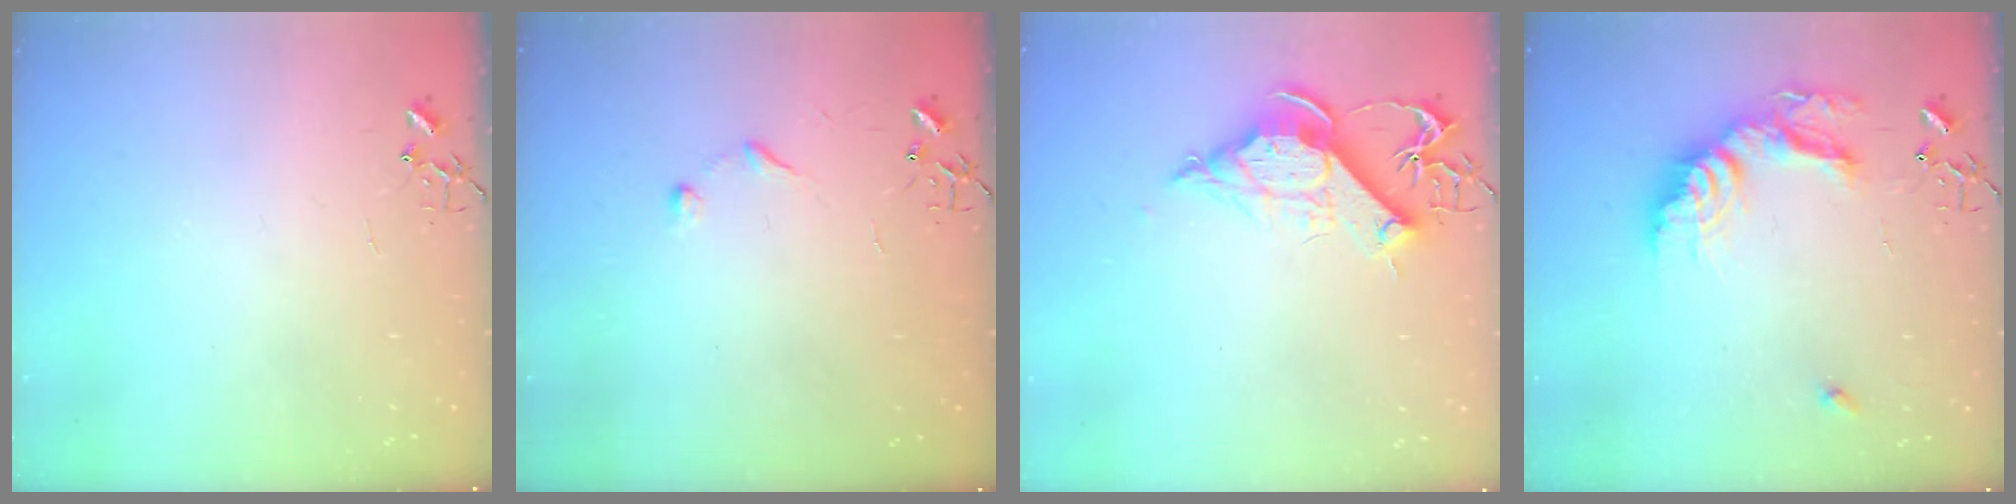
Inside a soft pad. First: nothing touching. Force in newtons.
{"total": 6.0, "press": 6.0, "slide": 0.5}
{"total": 11.8, "press": 11.7, "slide": 1.5}
{"total": 17.3, "press": 17.3, "slide": 1.1}